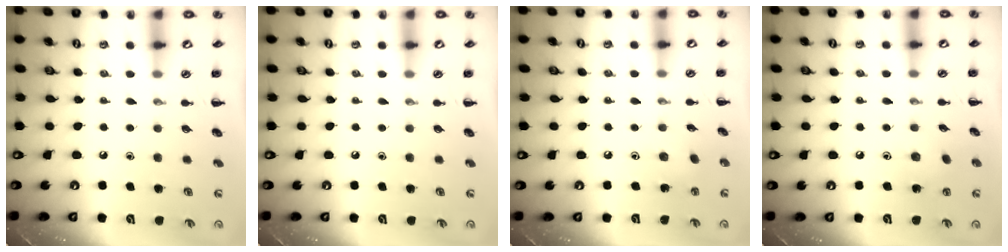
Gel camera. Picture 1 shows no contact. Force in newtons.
{"total": 0.0}
{"total": 2.8, "press": 2.6, "slide": 0.9}
{"total": 4.3, "press": 4.2, "slide": 1.1}